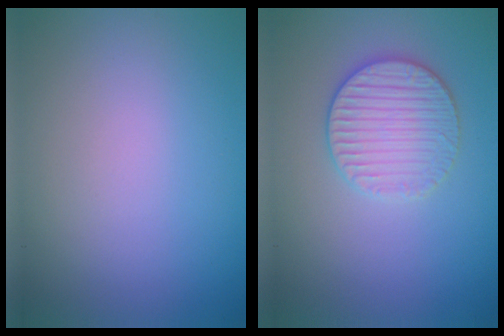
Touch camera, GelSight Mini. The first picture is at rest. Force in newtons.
{"total": 3.5, "press": 3.4, "slide": 0.5}